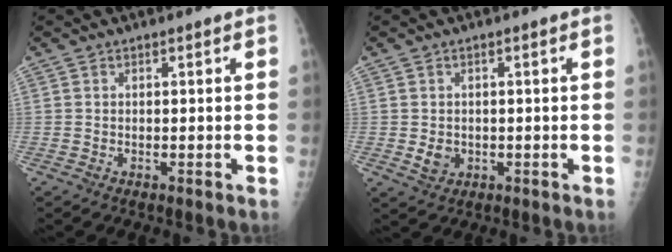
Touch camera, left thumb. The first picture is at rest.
{"total": 2.9, "force": [-0.6, 2.4, 1.4], "torque": [-0.014, -0.001, -0.003]}